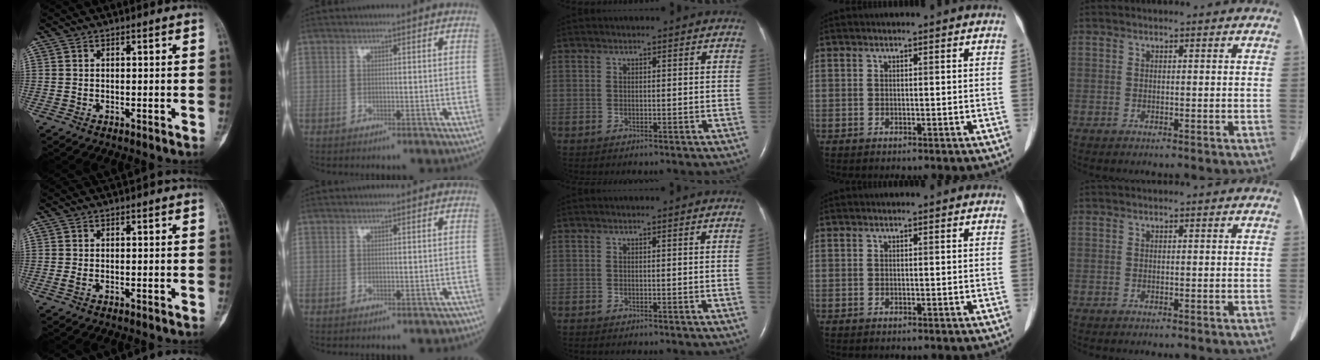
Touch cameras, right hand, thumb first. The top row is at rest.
{"thumb": {"total": 0.6, "force": [-0.2, 0.2, 0.6], "torque": [-0.017, -0.003, -0.003]}, "index": {"total": 2.0, "force": [-1.6, 0.9, 0.7], "torque": [-0.004, 0.000, -0.017]}, "middle": {"total": 0.9, "force": [-0.4, -0.4, 0.7], "torque": [-0.001, 0.004, -0.009]}}